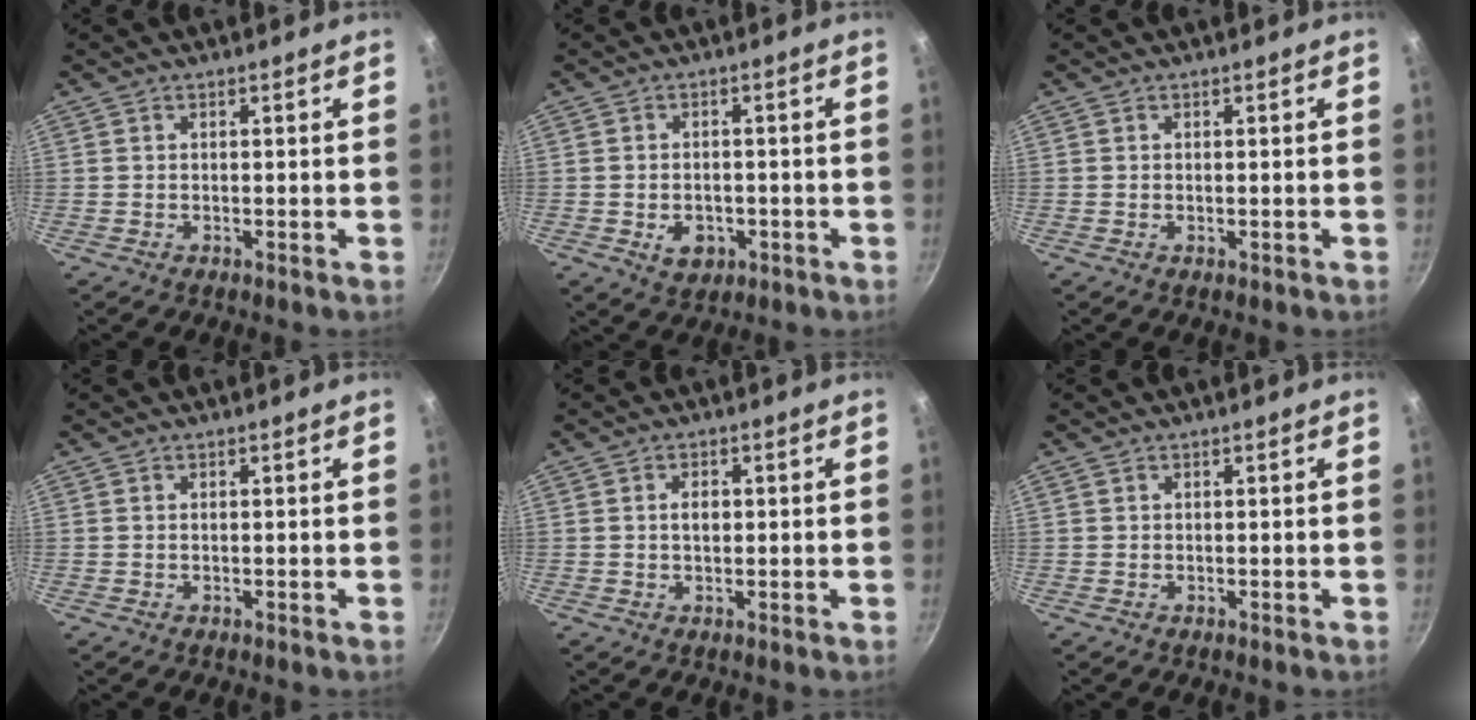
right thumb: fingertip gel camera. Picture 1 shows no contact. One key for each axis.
{"total": 5.0, "fx": -1.6, "fy": 3.7, "fz": 3.0, "tx": -0.034, "ty": 0.009, "tz": -0.015}
{"total": 0.0}
{"total": 0.0}
{"total": 2.4, "fx": 0.2, "fy": 1.6, "fz": 1.8, "tx": -0.022, "ty": 0.004, "tz": 0.003}
{"total": 0.0}